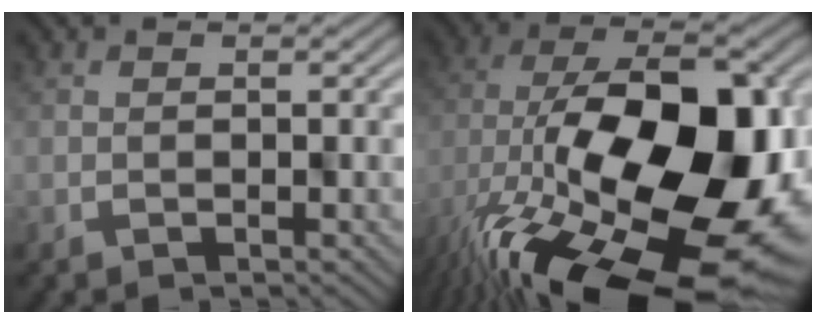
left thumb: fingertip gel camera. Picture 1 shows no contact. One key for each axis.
{"total": 20.2, "fx": -4.9, "fy": 10.6, "fz": 16.5, "tx": -0.307, "ty": -0.040, "tz": -0.053}